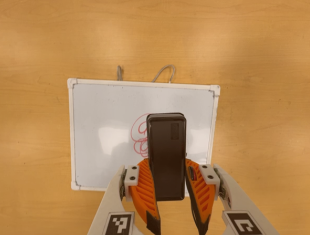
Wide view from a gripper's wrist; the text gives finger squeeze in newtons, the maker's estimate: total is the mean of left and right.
{"total": 9.5, "left": 7.5, "right": 11.5}